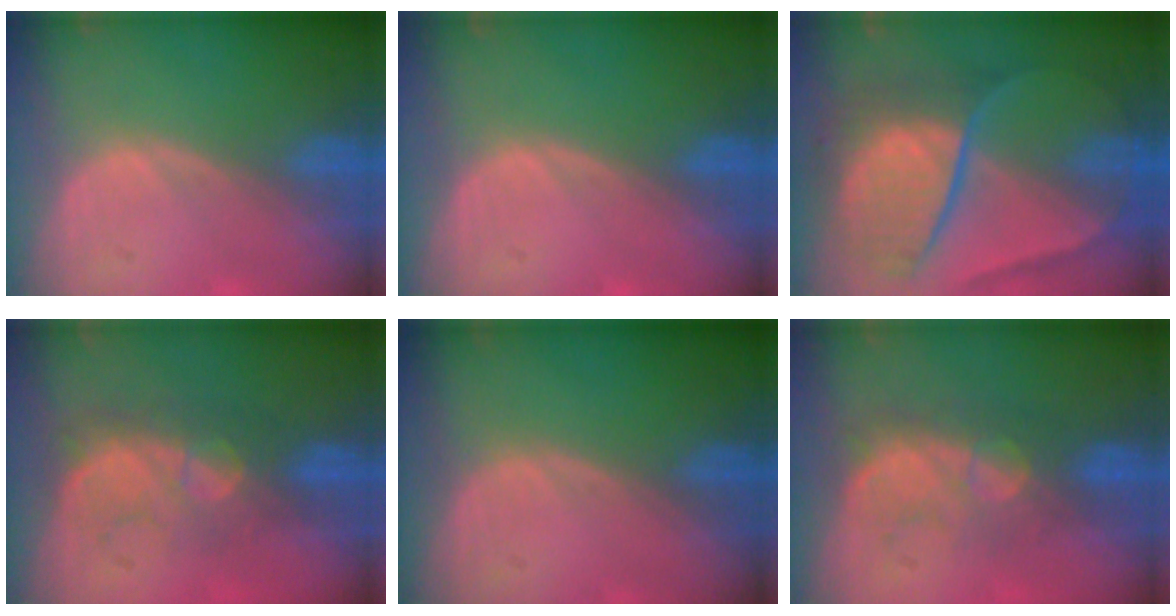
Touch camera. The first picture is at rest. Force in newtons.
{"total": 0.0}
{"total": 10.4, "press": 10.3, "slide": 1.1}
{"total": 7.8, "press": 7.2, "slide": 3.1}
{"total": 0.0}
{"total": 7.6, "press": 7.2, "slide": 2.3}